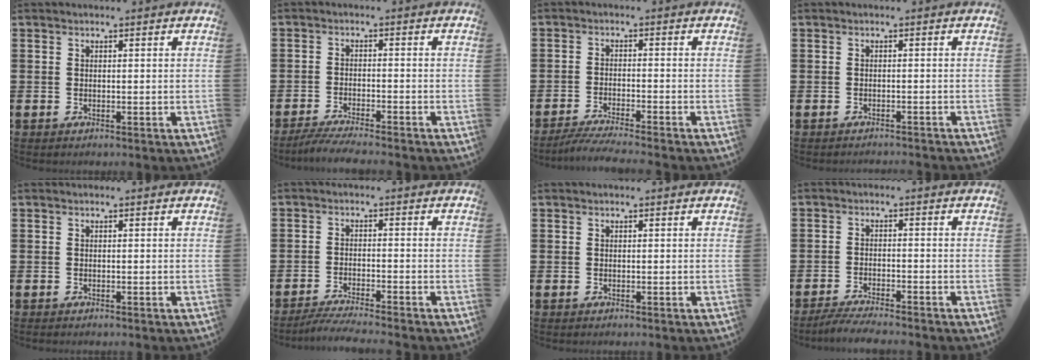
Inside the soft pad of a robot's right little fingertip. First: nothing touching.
{"total": 3.1, "force": [-2.8, -0.1, 1.4], "torque": [-0.022, -0.004, -0.051]}
{"total": 3.2, "force": [-2.8, -0.2, 1.5], "torque": [-0.023, -0.005, -0.051]}
{"total": 0.8, "force": [-0.8, -0.1, 0.0], "torque": [0.001, 0.000, -0.016]}
{"total": 0.0}
{"total": 2.8, "force": [-2.6, -0.2, 1.1], "torque": [-0.018, -0.001, -0.048]}
{"total": 0.0}
{"total": 2.9, "force": [-2.7, -0.1, 0.9], "torque": [-0.015, 0.001, -0.051]}